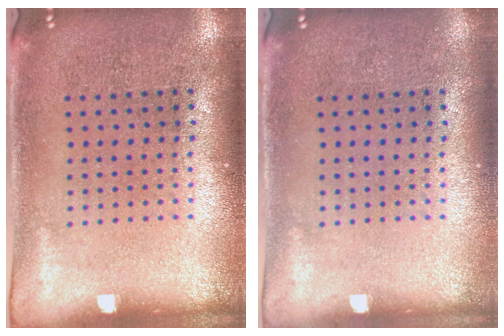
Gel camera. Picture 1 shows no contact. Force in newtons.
{"total": 0.0}